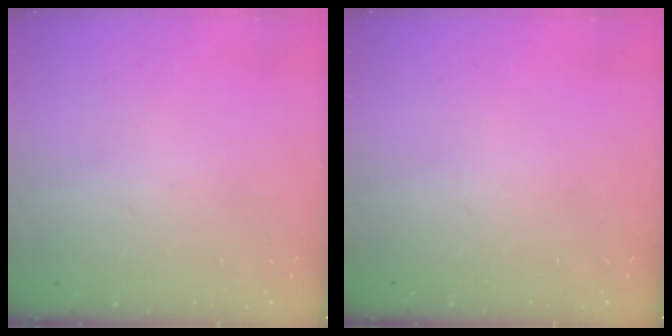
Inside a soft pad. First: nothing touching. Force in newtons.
{"total": 0.0}